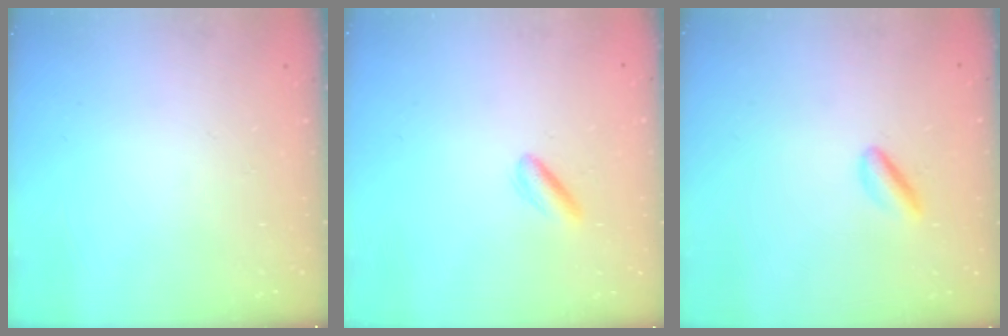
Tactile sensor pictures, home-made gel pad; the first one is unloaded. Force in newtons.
{"total": 2.8, "press": 2.6, "slide": 0.8}
{"total": 3.2, "press": 3.0, "slide": 1.1}